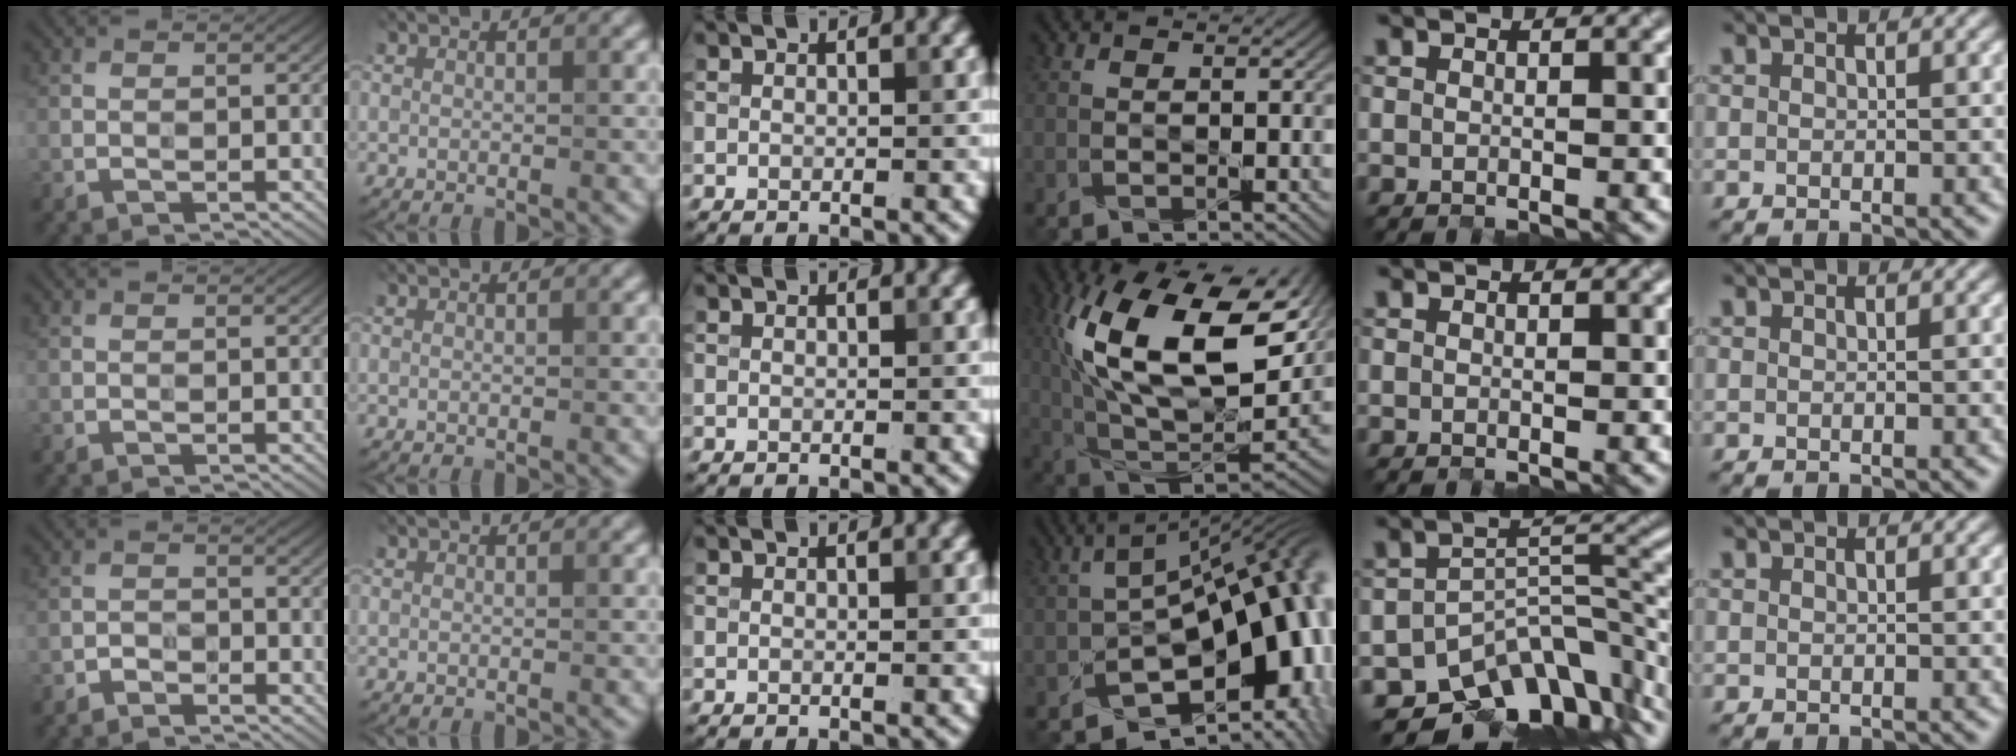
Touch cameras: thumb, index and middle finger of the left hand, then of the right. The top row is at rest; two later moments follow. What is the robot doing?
{"motion": "close", "object": "stapler"}